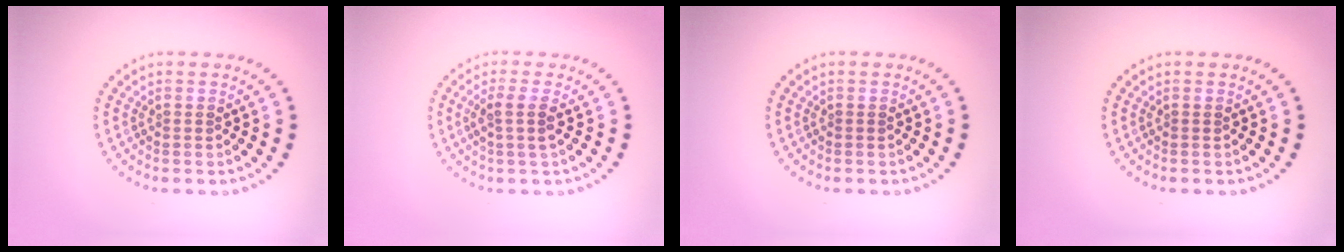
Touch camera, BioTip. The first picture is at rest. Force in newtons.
{"total": 1.9, "press": 1.5, "slide": 1.2}
{"total": 0.0}
{"total": 0.0}